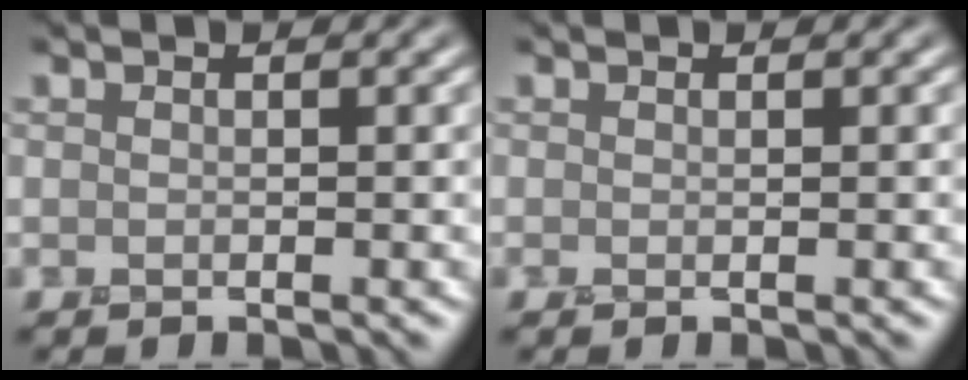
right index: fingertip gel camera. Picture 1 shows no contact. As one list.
[{"total": 0.0}]